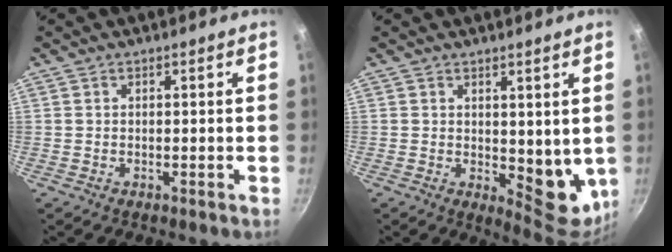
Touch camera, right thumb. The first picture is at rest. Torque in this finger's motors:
{"motor_torque": [-0.36, 0.61, 0.63, 0.04, 0.01]}